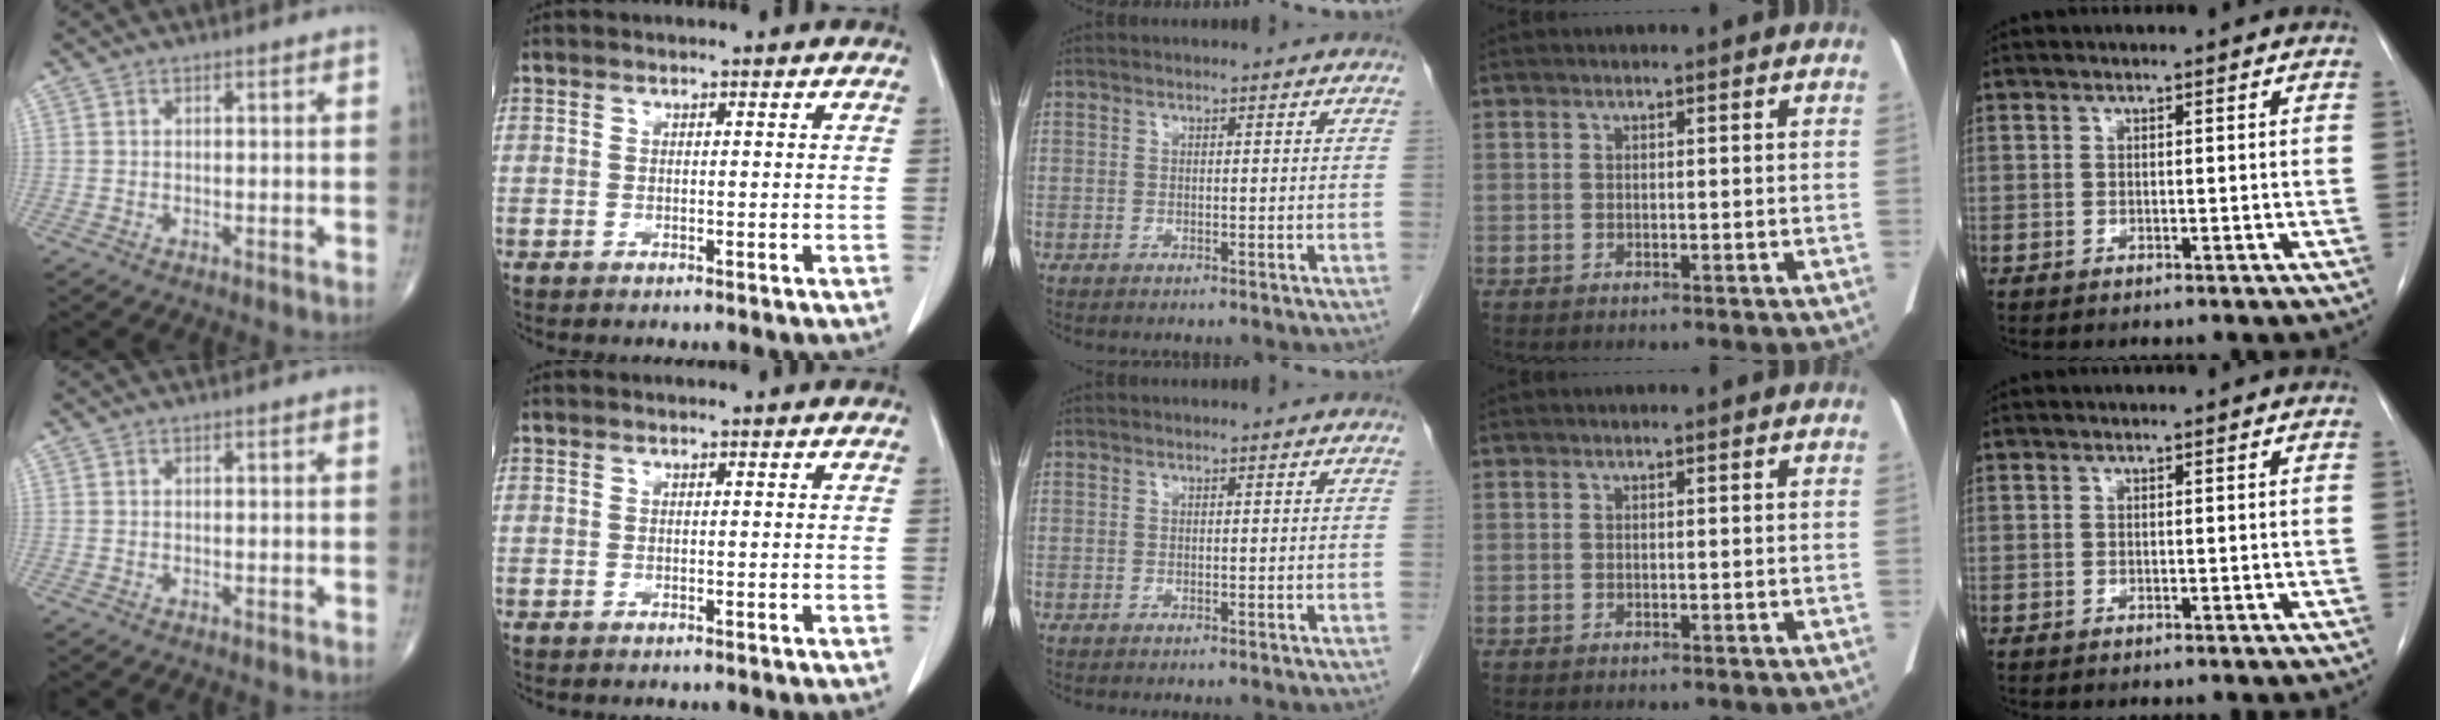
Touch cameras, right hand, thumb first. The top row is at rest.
{}